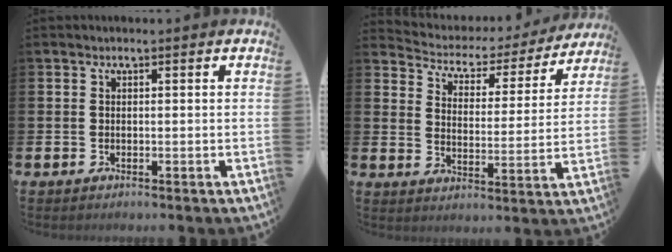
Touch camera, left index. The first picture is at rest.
{"total": 3.6, "force": [3.1, 1.8, 0.5], "torque": [-0.033, -0.026, 0.042]}